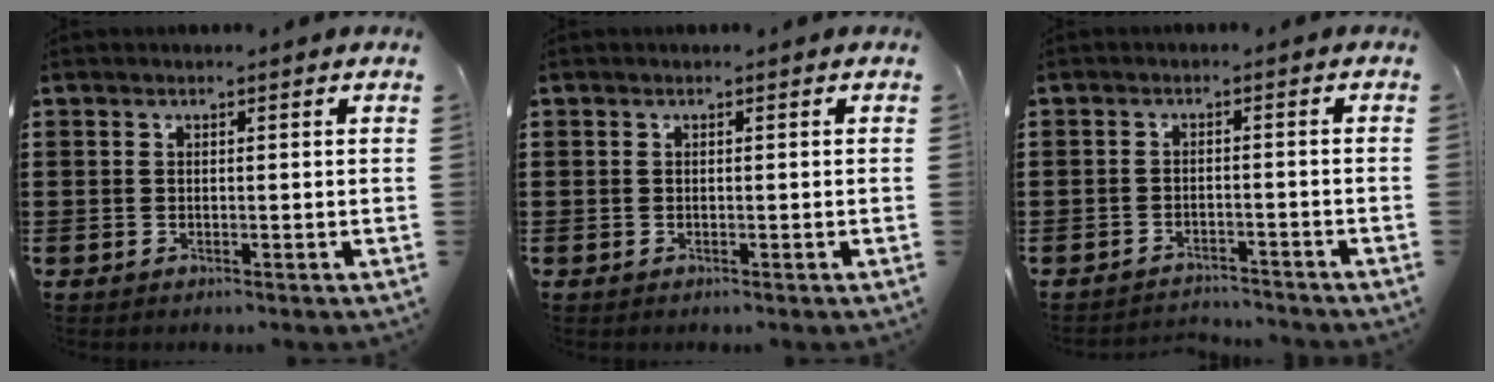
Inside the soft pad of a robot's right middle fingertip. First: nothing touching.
{"total": 0.0}
{"total": 2.4, "force": [-2.4, 0.2, -0.1], "torque": [-0.006, 0.000, -0.052]}